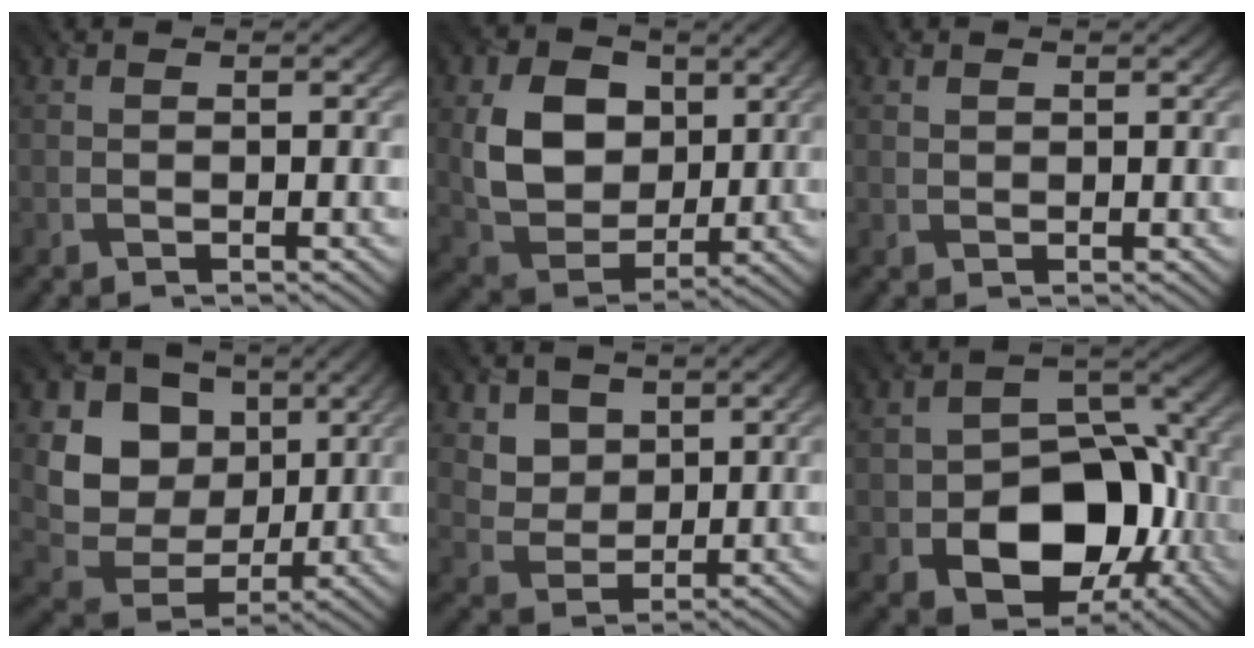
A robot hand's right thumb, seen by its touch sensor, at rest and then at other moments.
{"total": 10.5, "force": [2.5, 8.0, 6.3], "torque": [-0.148, -0.007, 0.043]}
{"total": 0.8, "force": [0.6, 0.5, 0.2], "torque": [-0.006, -0.002, 0.014]}
{"total": 11.6, "force": [3.8, 9.4, 5.7], "torque": [-0.126, -0.005, 0.063]}
{"total": 5.4, "force": [3.2, 3.8, 2.0], "torque": [-0.065, -0.031, 0.080]}
{"total": 14.1, "force": [-4.5, 9.7, 9.1], "torque": [-0.126, -0.022, -0.079]}